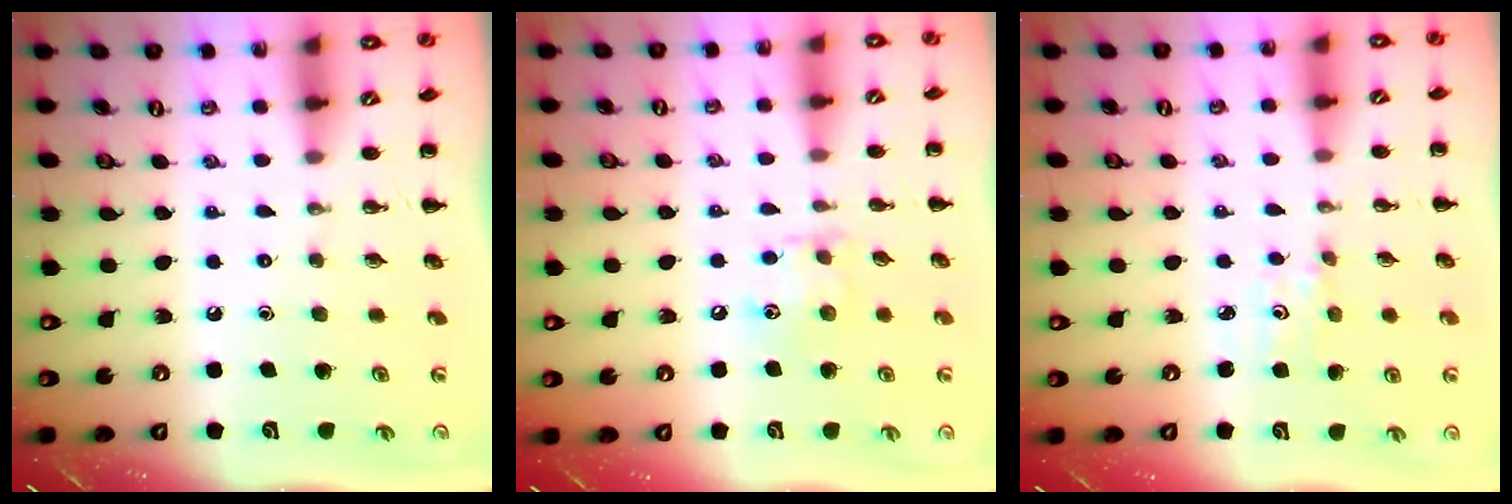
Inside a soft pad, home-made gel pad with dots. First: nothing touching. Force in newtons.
{"total": 7.9, "press": 7.8, "slide": 0.9}
{"total": 2.7, "press": 2.6, "slide": 0.8}